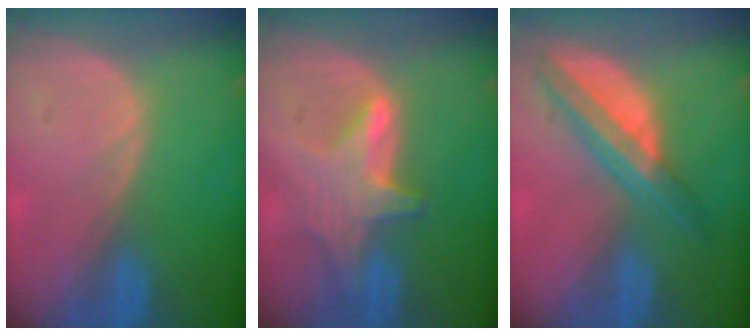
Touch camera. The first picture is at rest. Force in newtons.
{"total": 6.7, "press": 6.2, "slide": 2.3}
{"total": 7.7, "press": 6.5, "slide": 4.1}